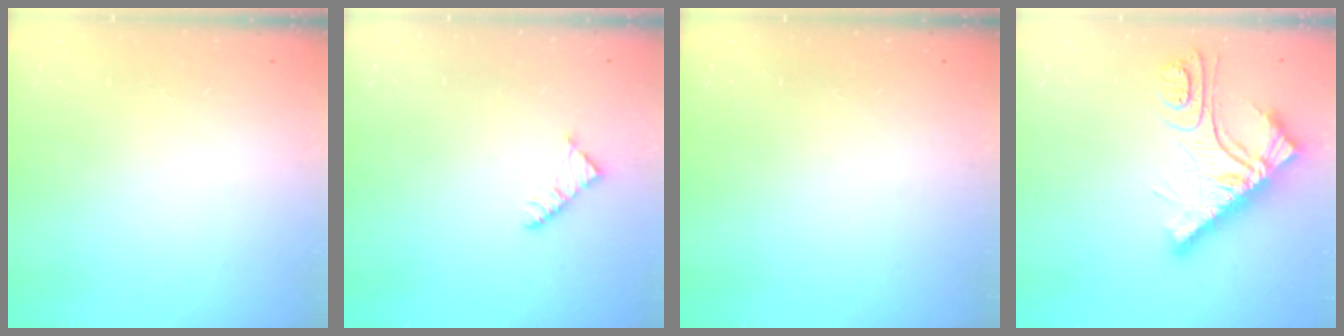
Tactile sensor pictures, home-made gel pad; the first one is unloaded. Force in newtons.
{"total": 2.3, "press": 2.3, "slide": 0.4}
{"total": 0.0}
{"total": 14.4, "press": 14.3, "slide": 1.5}